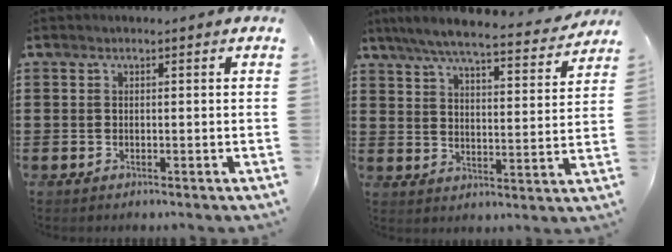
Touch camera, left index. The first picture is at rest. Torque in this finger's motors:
{"motor_torque": [0.99, -1.15, 0.85, 0.21]}